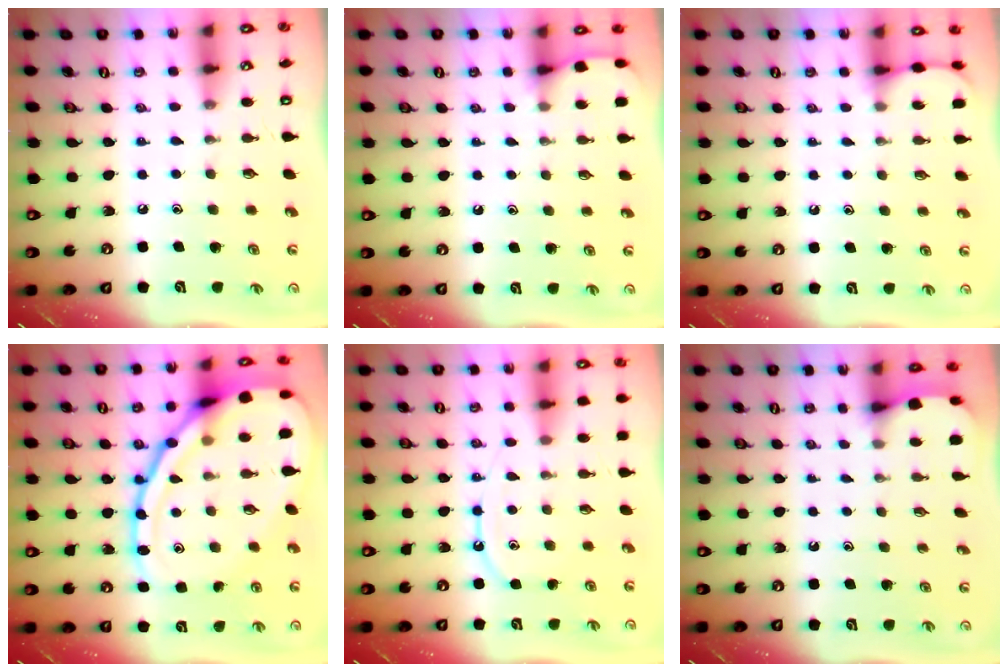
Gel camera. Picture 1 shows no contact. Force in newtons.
{"total": 3.9, "press": 3.9, "slide": 0.6}
{"total": 3.5, "press": 3.5, "slide": 0.4}
{"total": 21.9, "press": 21.8, "slide": 1.8}
{"total": 8.5, "press": 8.5, "slide": 0.8}
{"total": 2.6, "press": 2.6, "slide": 0.4}